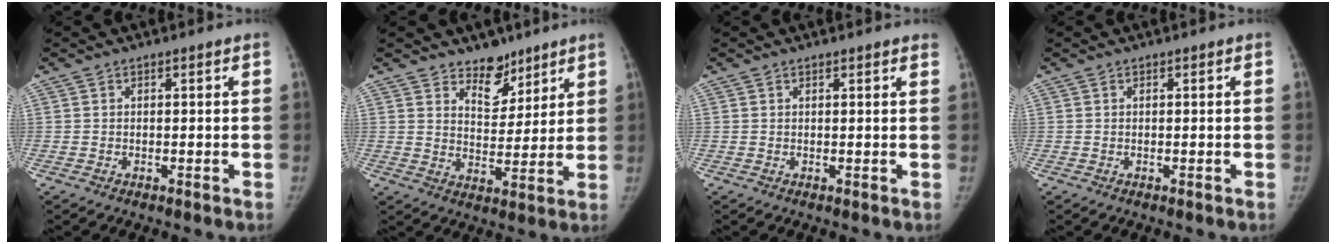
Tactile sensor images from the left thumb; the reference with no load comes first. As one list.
[{"total": 7.5, "force": [5.7, 4.2, 2.4], "torque": [-0.004, -0.042, 0.096]}, {"total": 1.7, "force": [1.5, 0.6, 0.5], "torque": [0.001, -0.001, 0.009]}, {"total": 0.0}]